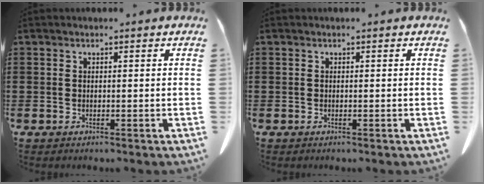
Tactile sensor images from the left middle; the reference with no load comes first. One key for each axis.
{"total": 0.0}